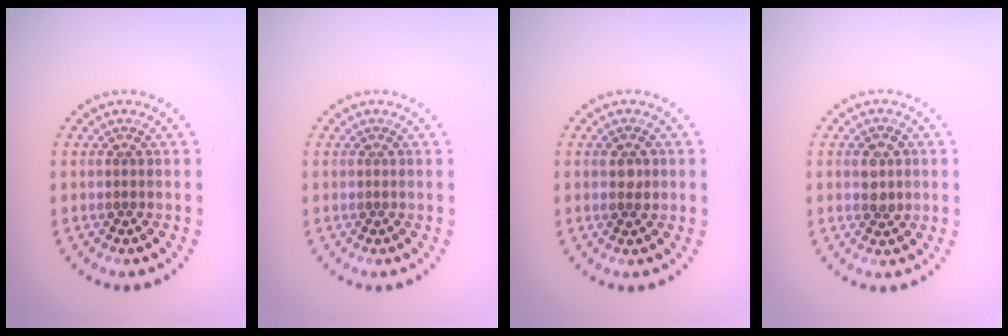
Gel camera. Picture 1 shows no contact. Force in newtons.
{"total": 0.0}
{"total": 1.5, "press": 1.5, "slide": 0.1}
{"total": 1.9, "press": 1.9, "slide": 0.1}